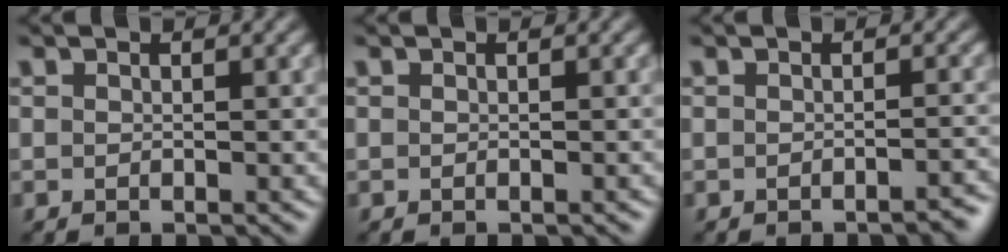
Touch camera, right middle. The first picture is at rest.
{"total": 0.0}
{"total": 1.2, "force": [-1.0, 0.2, 0.6], "torque": [-0.011, 0.004, -0.011]}